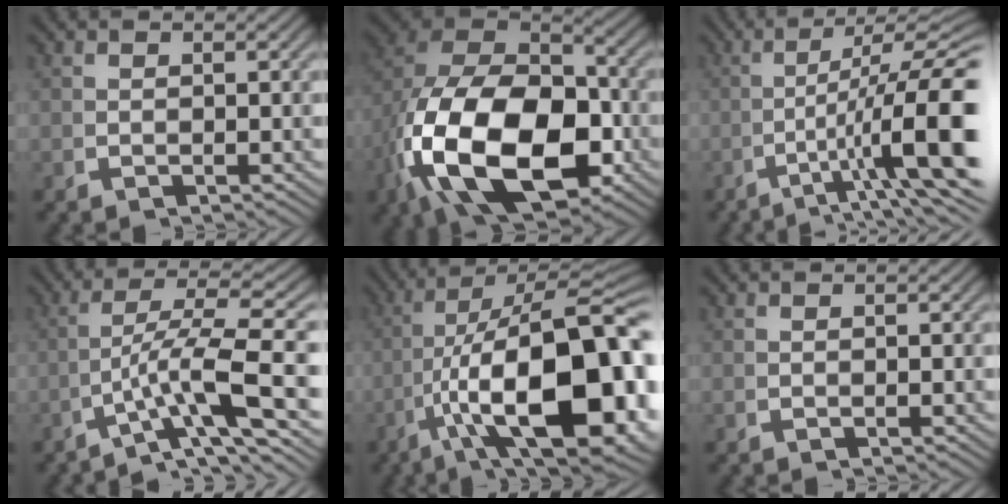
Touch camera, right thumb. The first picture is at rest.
{"total": 20.4, "force": [-2.0, 13.1, 15.5], "torque": [-0.354, -0.084, 0.012]}
{"total": 10.0, "force": [-1.3, 3.9, 9.1], "torque": [-0.150, -0.022, -0.006]}
{"total": 7.4, "force": [-2.1, 2.6, 6.6], "torque": [-0.125, -0.025, -0.016]}
{"total": 19.6, "force": [-3.0, 10.0, 16.6], "torque": [-0.302, -0.090, 0.013]}
{"total": 0.0}